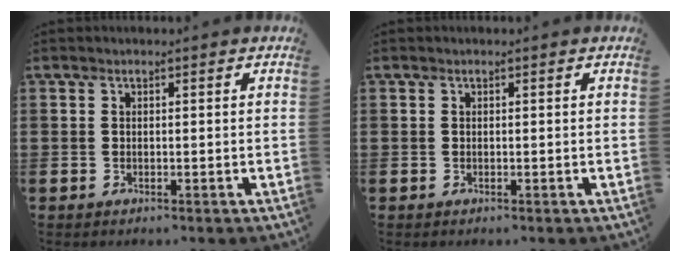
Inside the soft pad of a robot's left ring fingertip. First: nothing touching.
{"total": 0.0}